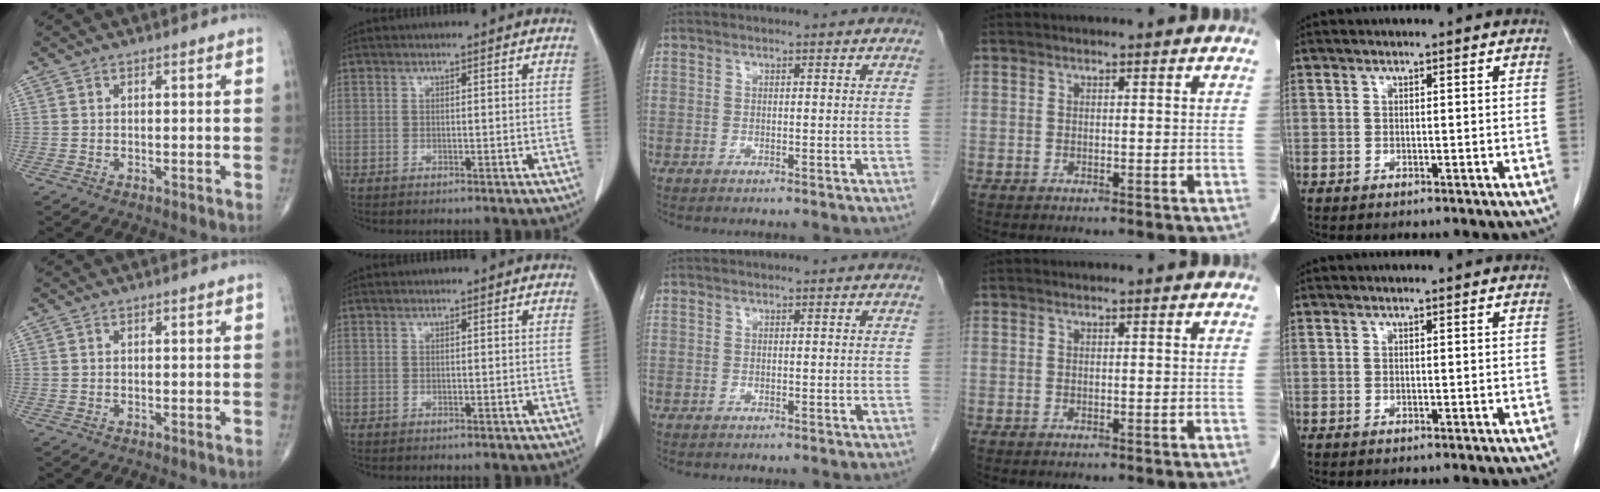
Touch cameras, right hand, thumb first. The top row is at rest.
{}